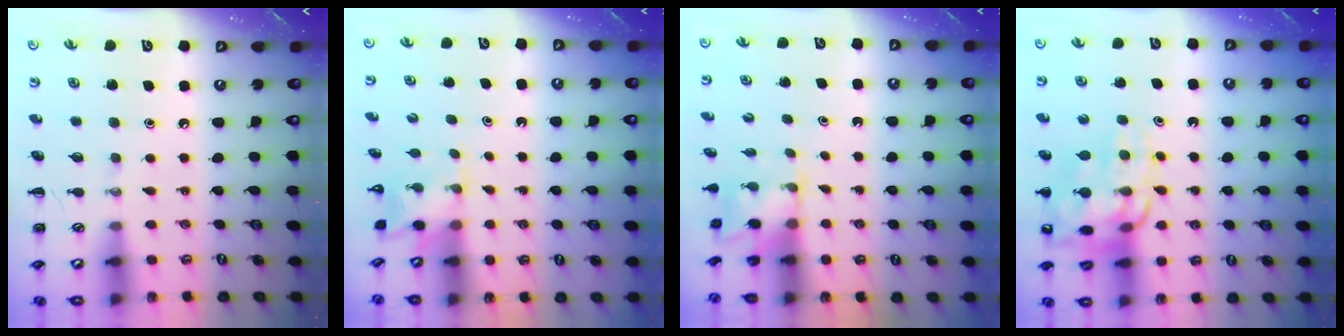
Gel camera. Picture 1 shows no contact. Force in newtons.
{"total": 2.2, "press": 2.1, "slide": 0.7}
{"total": 1.7, "press": 1.6, "slide": 0.6}
{"total": 14.8, "press": 14.6, "slide": 2.0}